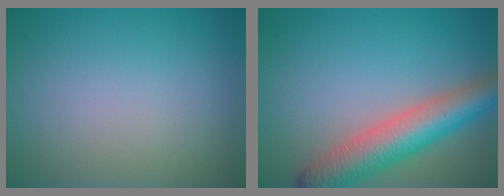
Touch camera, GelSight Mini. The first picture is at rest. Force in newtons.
{"total": 6.9, "press": 6.9, "slide": 0.2}